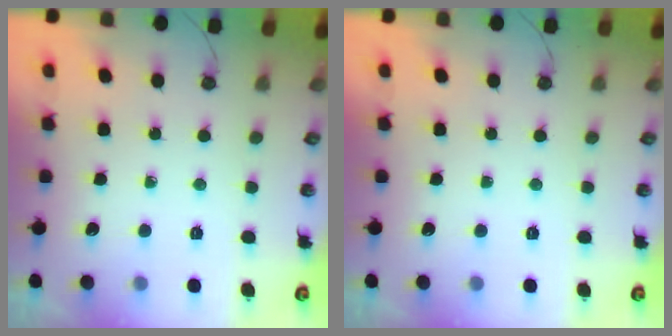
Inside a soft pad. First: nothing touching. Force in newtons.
{"total": 0.0}